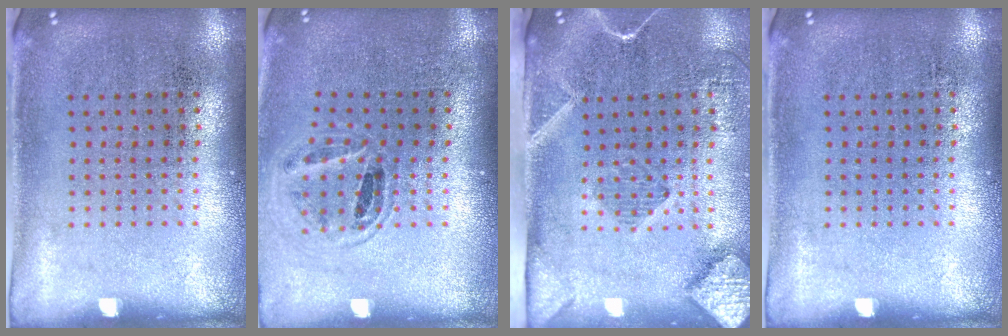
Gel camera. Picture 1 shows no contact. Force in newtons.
{"total": 0.9, "press": 0.9, "slide": 0.0}
{"total": 2.9, "press": 2.1, "slide": 2.0}
{"total": 0.0}